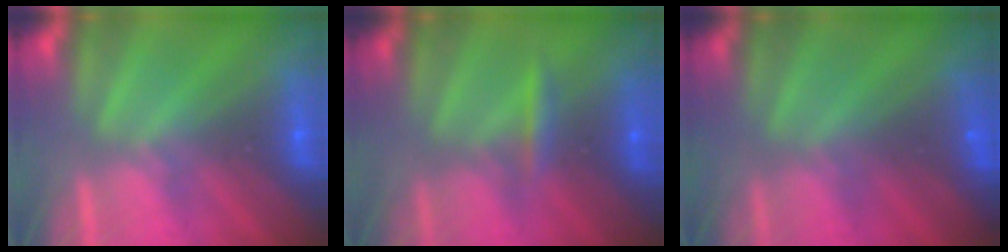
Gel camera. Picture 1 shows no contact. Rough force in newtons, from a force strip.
{"total": 2.4}
{"total": 1.4}